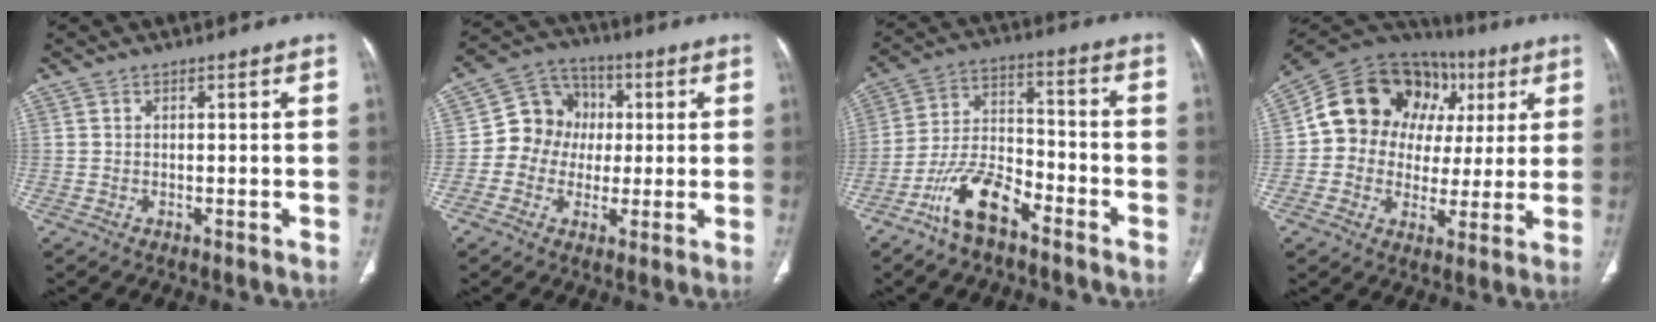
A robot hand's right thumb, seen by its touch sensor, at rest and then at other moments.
{"total": 9.3, "force": [0.2, 8.6, 3.5], "torque": [-0.017, 0.019, -0.010]}
{"total": 11.6, "force": [-7.4, 5.0, 7.3], "torque": [-0.141, 0.053, -0.145]}
{"total": 21.0, "force": [5.5, 16.8, 11.3], "torque": [-0.122, 0.041, 0.090]}